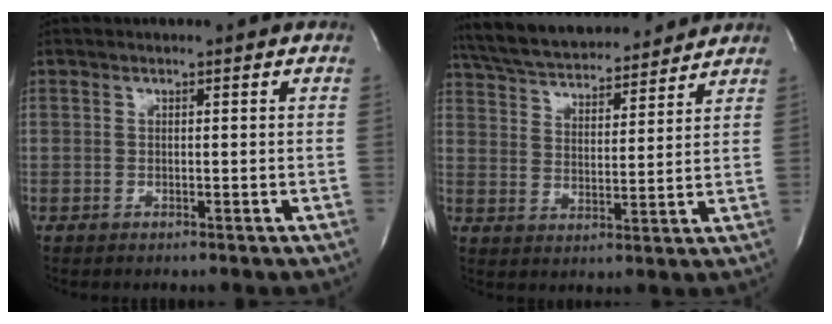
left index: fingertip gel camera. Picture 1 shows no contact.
{"total": 17.0, "force": [15.6, 3.3, 5.9], "torque": [-0.107, 0.026, 0.246]}